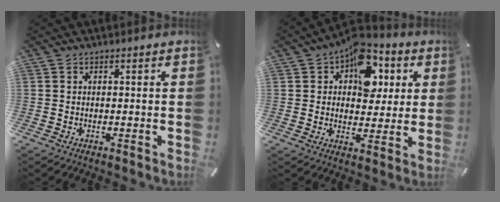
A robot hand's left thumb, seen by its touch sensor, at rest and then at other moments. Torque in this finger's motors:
{"motor_torque": [2.16, 2.31, 1.29, -1.18, 0.46]}